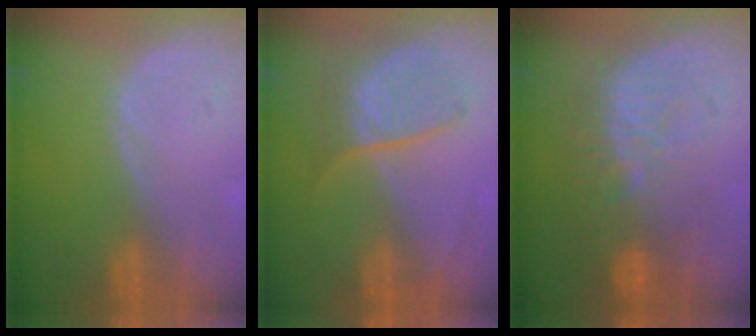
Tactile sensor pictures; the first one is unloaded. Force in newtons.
{"total": 6.3, "press": 6.3, "slide": 0.7}
{"total": 10.7, "press": 9.9, "slide": 4.2}